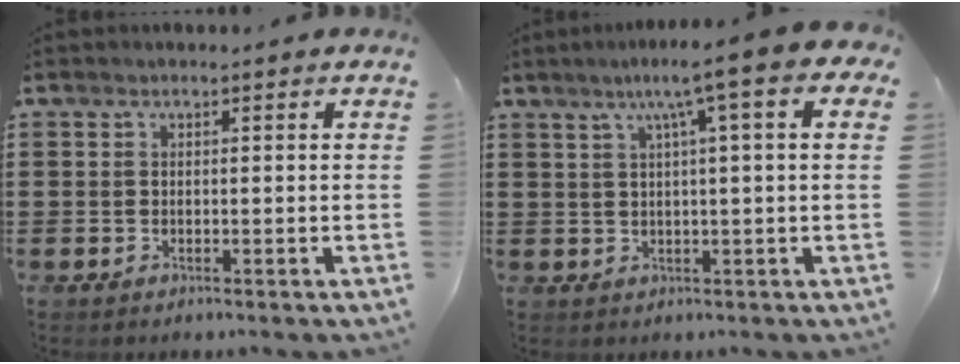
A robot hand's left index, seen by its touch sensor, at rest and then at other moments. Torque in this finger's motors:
{"motor_torque": [2.14, 0.00, 0.79, 0.21]}